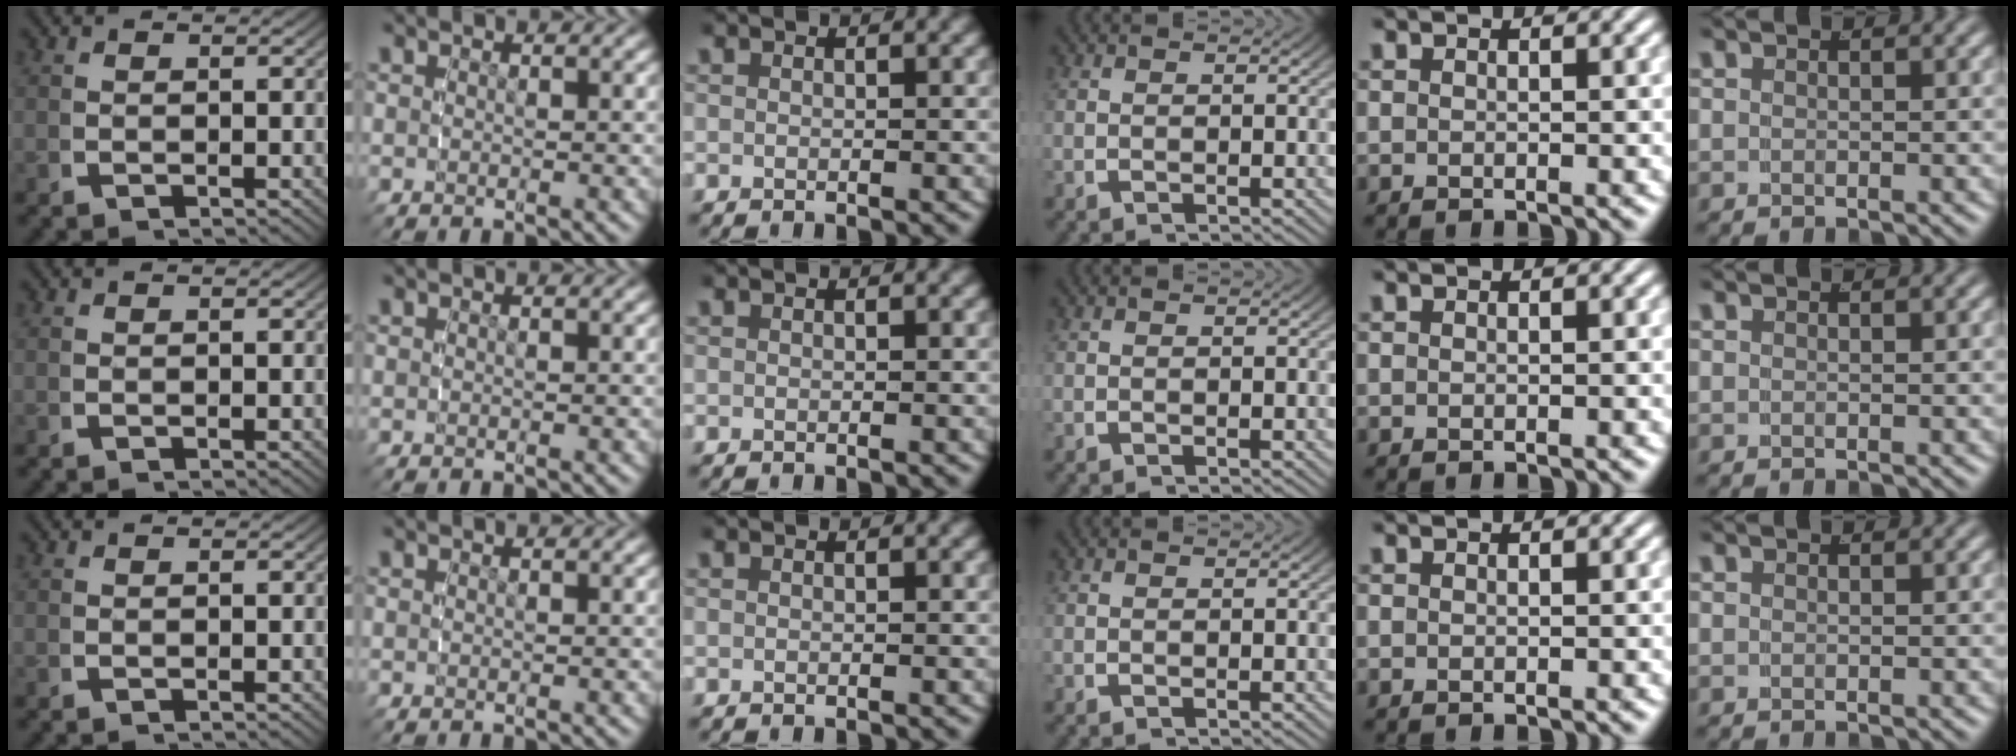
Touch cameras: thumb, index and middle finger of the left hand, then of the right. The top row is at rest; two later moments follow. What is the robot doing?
{"motion": "reach", "object": "router"}